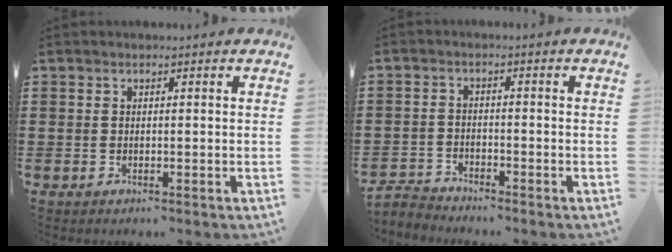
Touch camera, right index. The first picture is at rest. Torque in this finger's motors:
{"motor_torque": [-1.45, -0.60, -0.64, -0.05]}